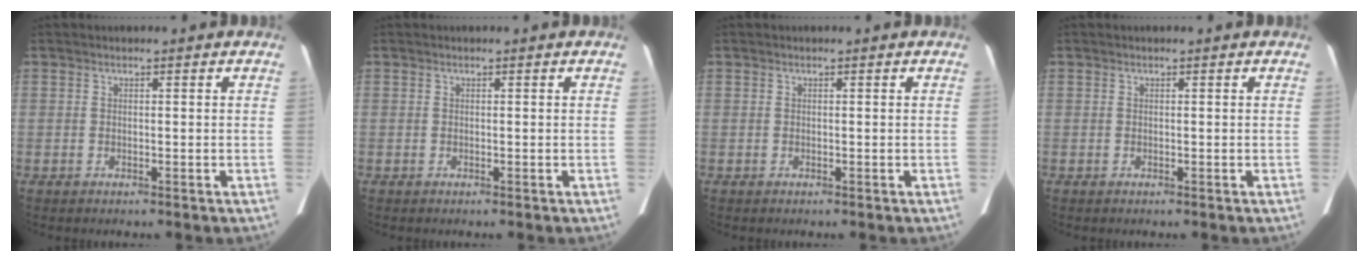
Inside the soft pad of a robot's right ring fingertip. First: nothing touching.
{"total": 0.0}
{"total": 0.0}
{"total": 0.0}